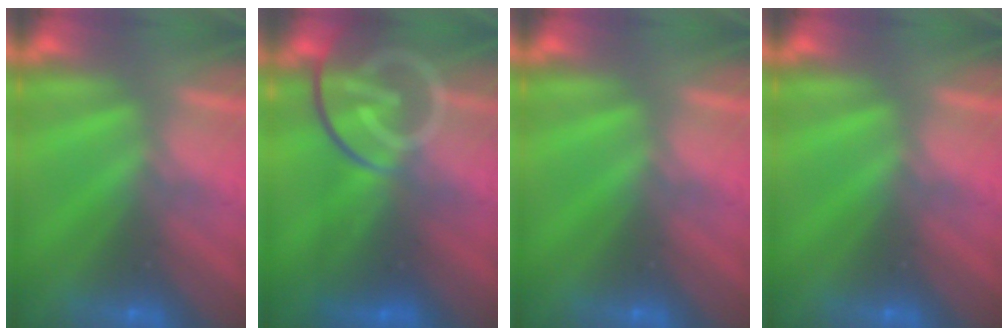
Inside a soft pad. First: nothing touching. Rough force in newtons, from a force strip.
{"total": 12.7}
{"total": 0.0}
{"total": 0.0}